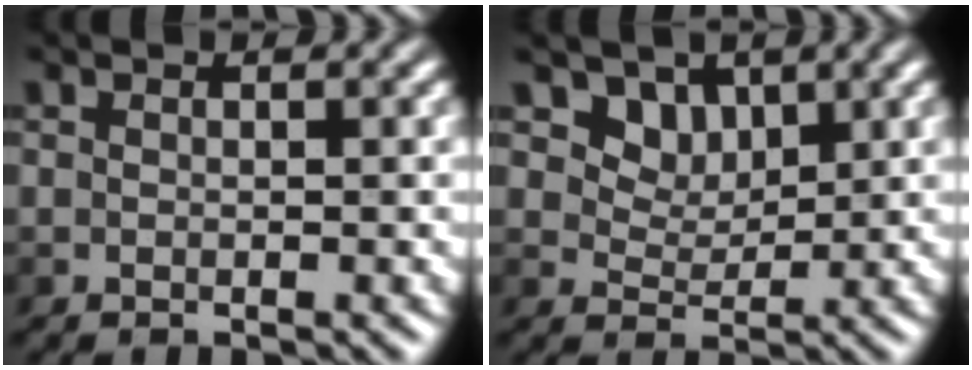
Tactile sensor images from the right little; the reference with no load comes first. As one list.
[{"total": 4.3, "force": [2.4, 3.0, 1.9], "torque": [-0.042, -0.024, 0.059]}]